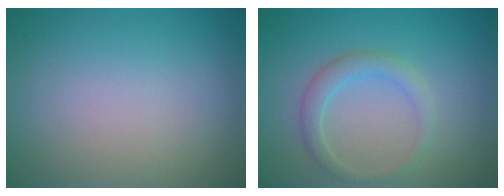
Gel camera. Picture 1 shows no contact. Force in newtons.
{"total": 2.2, "press": 2.2, "slide": 0.2}